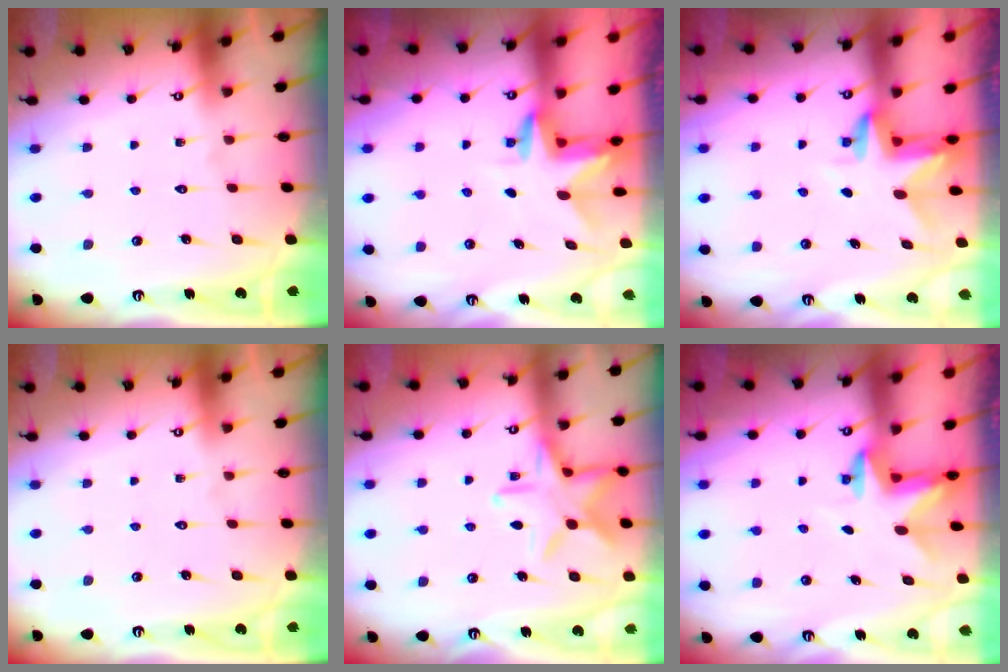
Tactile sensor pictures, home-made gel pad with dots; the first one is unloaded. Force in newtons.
{"total": 3.2, "press": 3.2, "slide": 0.2}
{"total": 3.1, "press": 3.1, "slide": 0.2}
{"total": 0.0}
{"total": 13.7, "press": 13.6, "slide": 1.0}
{"total": 2.4, "press": 2.3, "slide": 0.4}